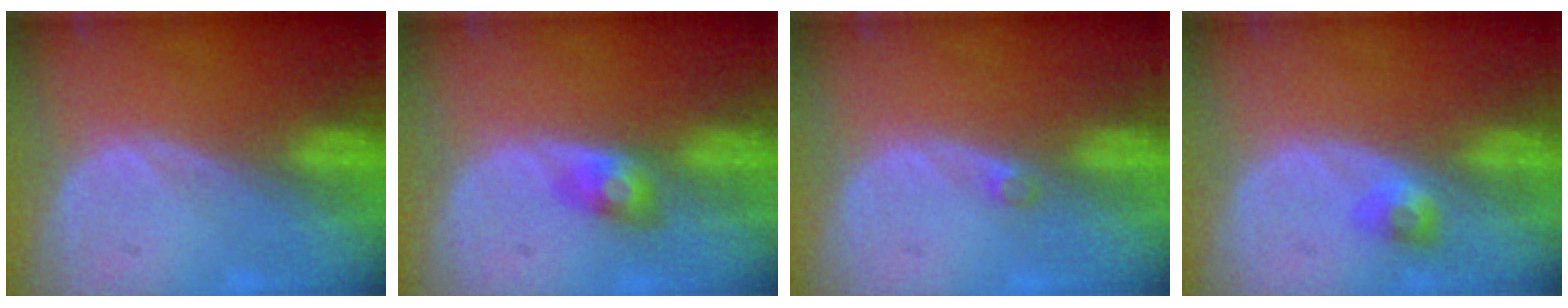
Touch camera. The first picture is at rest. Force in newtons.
{"total": 2.9, "press": 2.8, "slide": 0.1}
{"total": 1.0, "press": 0.9, "slide": 0.5}
{"total": 2.4, "press": 2.1, "slide": 1.2}